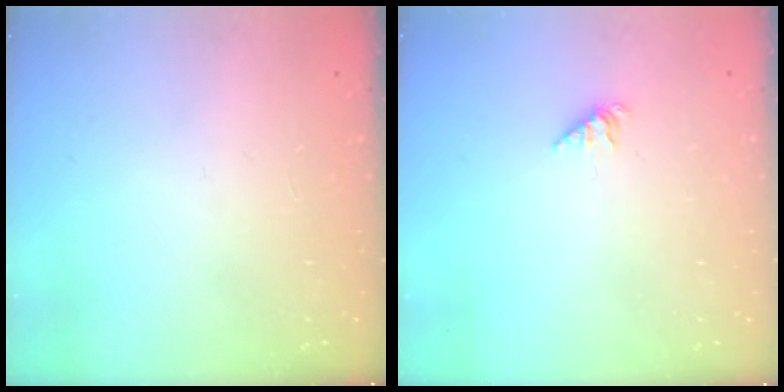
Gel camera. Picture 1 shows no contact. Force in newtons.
{"total": 1.9, "press": 1.9, "slide": 0.4}